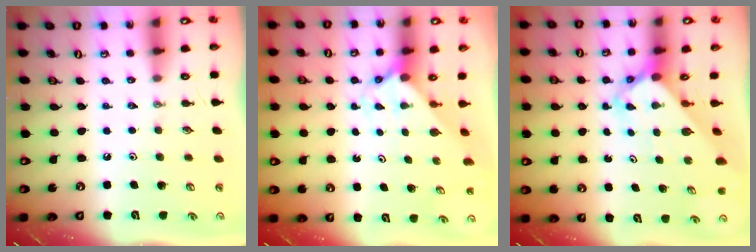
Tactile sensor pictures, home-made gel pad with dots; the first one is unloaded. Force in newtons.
{"total": 1.6, "press": 1.6, "slide": 0.1}
{"total": 3.5, "press": 3.5, "slide": 0.2}